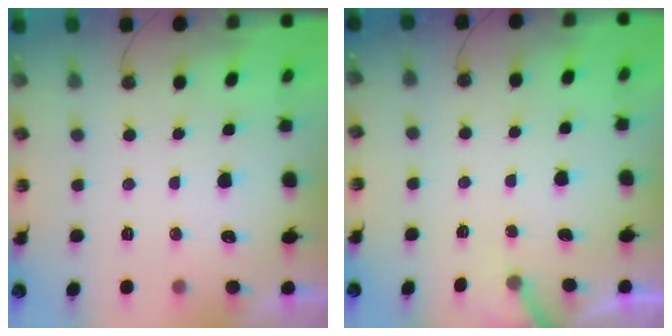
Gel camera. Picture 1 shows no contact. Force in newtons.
{"total": 4.6, "press": 4.6, "slide": 0.4}